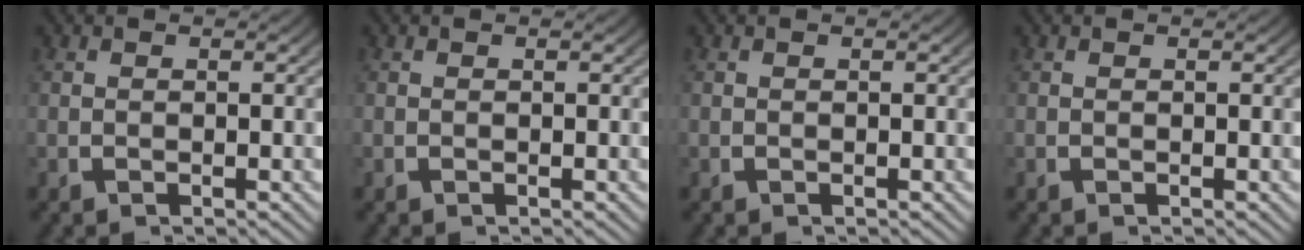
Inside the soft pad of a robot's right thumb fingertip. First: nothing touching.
{"total": 0.0}
{"total": 0.0}
{"total": 0.0}